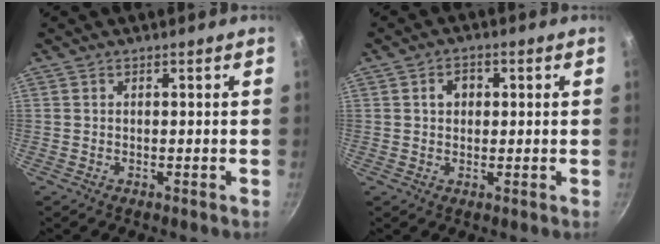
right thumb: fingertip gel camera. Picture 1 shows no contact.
{"total": 3.6, "force": [0.8, 2.7, 2.2], "torque": [-0.025, 0.007, 0.011]}